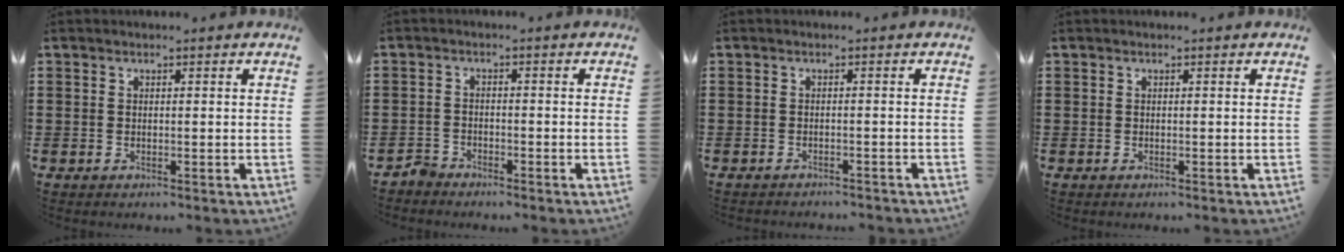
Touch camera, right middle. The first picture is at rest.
{"total": 2.1, "force": [-2.1, 0.6, -0.1], "torque": [-0.011, 0.001, -0.046]}
{"total": 1.0, "force": [-1.0, -0.1, 0.1], "torque": [-0.005, -0.002, -0.019]}
{"total": 0.0}